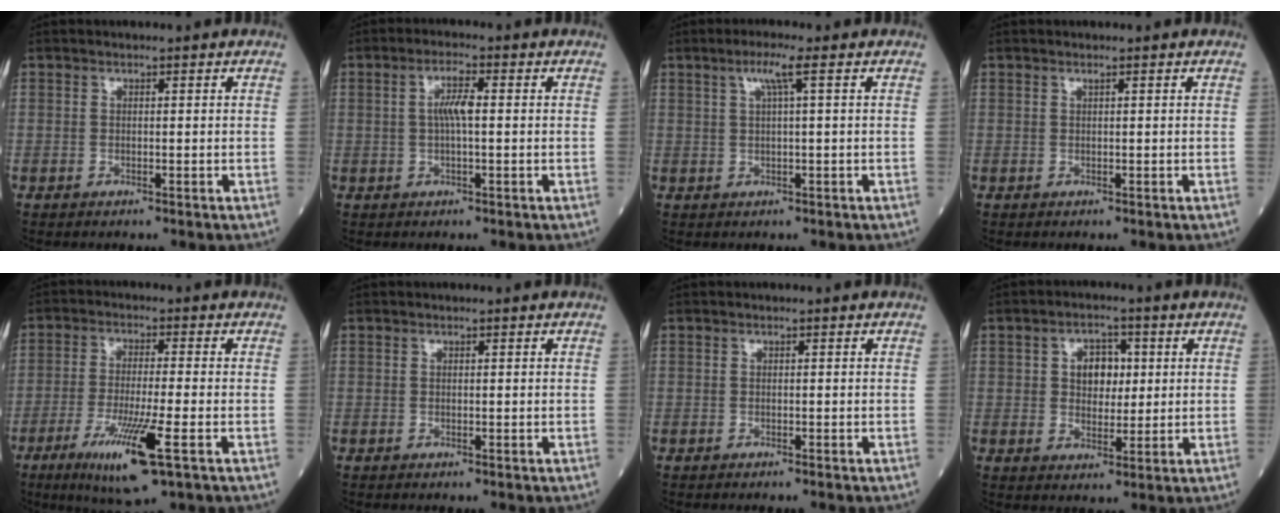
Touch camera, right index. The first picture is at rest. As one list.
[{"total": 3.5, "force": [0.3, 0.4, 3.4], "torque": [-0.070, 0.007, 0.008]}, {"total": 3.1, "force": [1.3, -0.4, 2.8], "torque": [-0.060, 0.007, 0.027]}, {"total": 0.0}, {"total": 10.6, "force": [-4.8, 0.4, 9.5], "torque": [-0.181, -0.032, -0.079]}, {"total": 0.0}, {"total": 0.9, "force": [-0.7, -0.1, 0.5], "torque": [-0.008, 0.001, -0.007]}, {"total": 5.3, "force": [1.3, 3.5, 3.8], "torque": [-0.061, 0.013, 0.026]}]